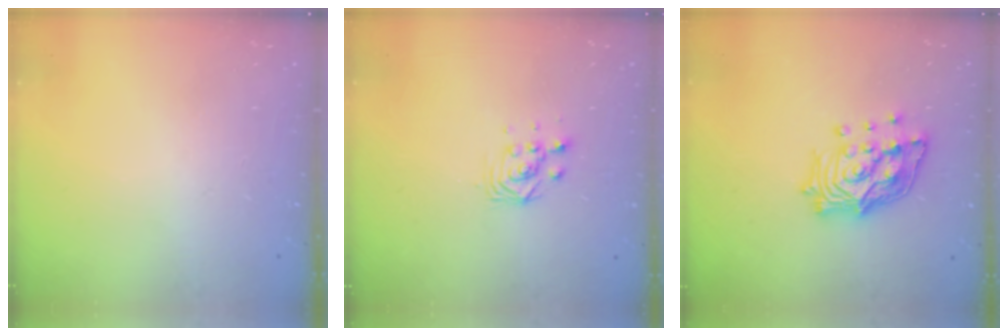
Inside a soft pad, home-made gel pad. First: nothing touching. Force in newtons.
{"total": 3.1, "press": 3.1, "slide": 0.0}
{"total": 14.8, "press": 14.7, "slide": 1.6}